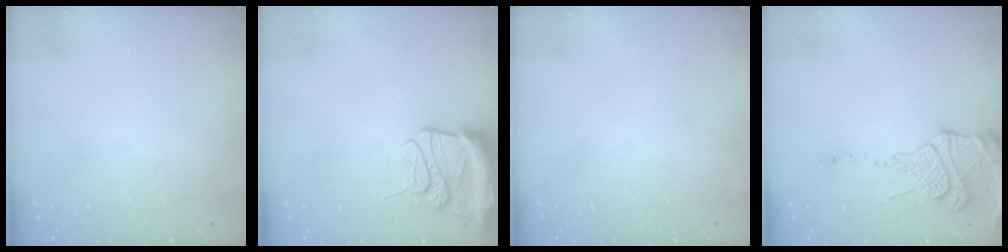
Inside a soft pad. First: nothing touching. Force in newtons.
{"total": 14.0, "press": 13.9, "slide": 1.7}
{"total": 0.0}
{"total": 15.6, "press": 15.1, "slide": 3.7}